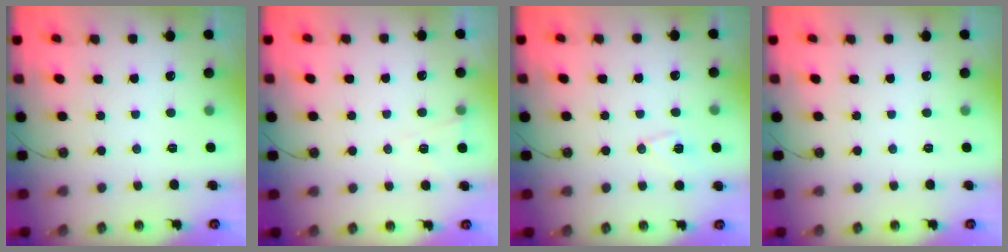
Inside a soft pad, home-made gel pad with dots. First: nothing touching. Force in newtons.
{"total": 4.8, "press": 2.5, "slide": 4.1}
{"total": 7.6, "press": 7.2, "slide": 2.5}
{"total": 0.0}